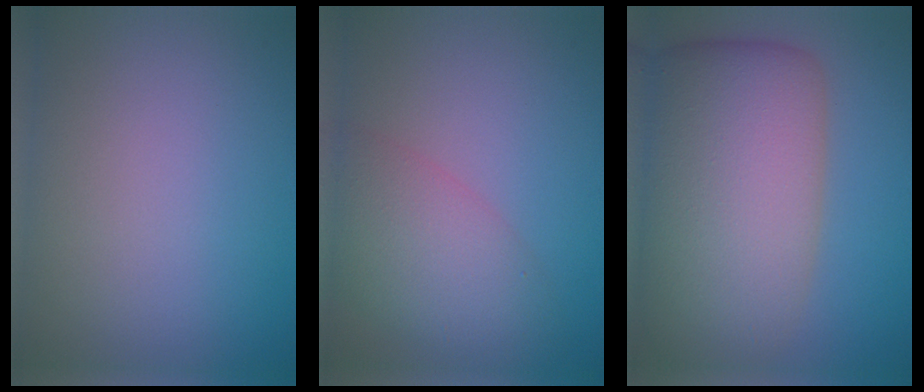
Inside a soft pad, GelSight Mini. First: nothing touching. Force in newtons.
{"total": 5.8, "press": 5.8, "slide": 0.4}
{"total": 12.8, "press": 12.8, "slide": 0.5}